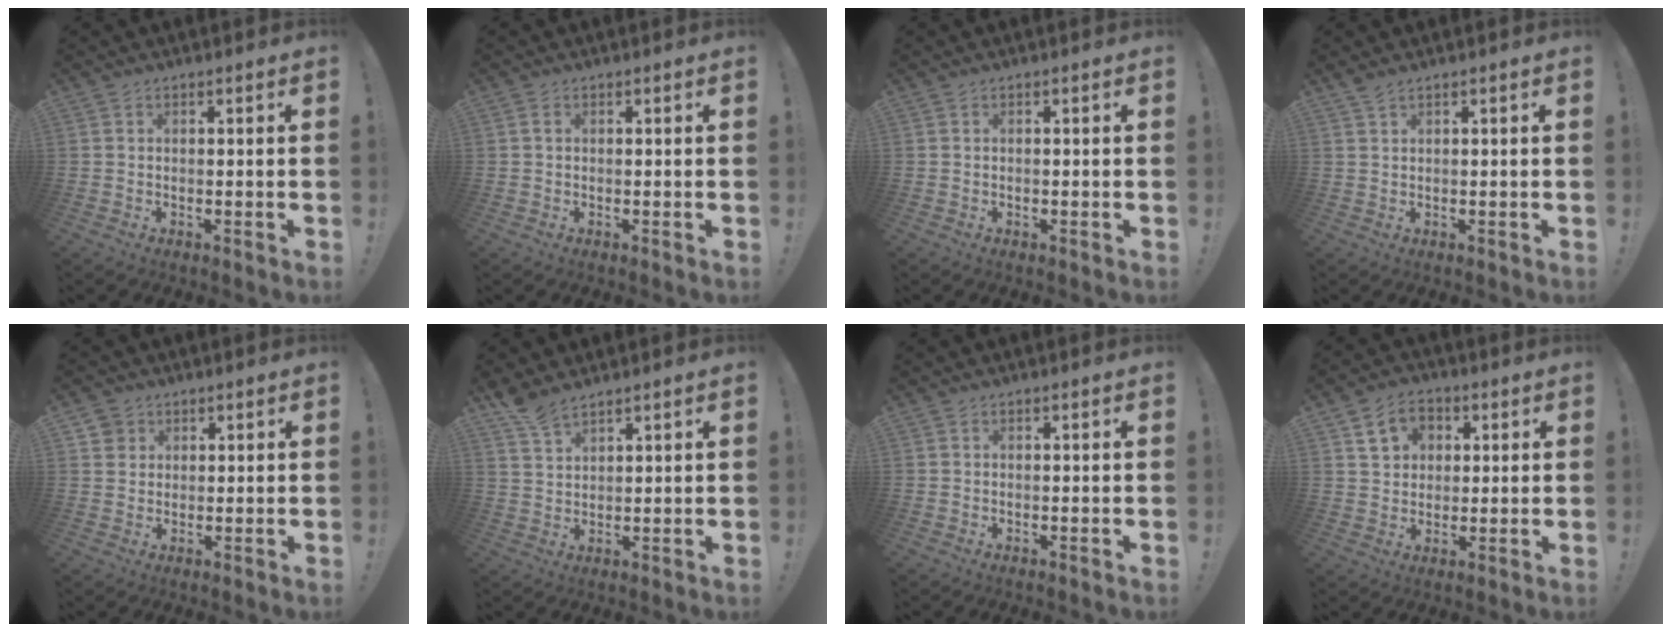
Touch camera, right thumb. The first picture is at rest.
{"total": 0.9, "force": [0.1, 0.6, 0.6], "torque": [-0.016, 0.004, 0.003]}
{"total": 0.0}
{"total": 1.7, "force": [1.4, 0.3, 0.9], "torque": [-0.019, -0.003, 0.027]}
{"total": 3.6, "force": [1.9, 3.0, 0.3], "torque": [-0.004, -0.007, 0.035]}
{"total": 5.5, "force": [4.8, 1.4, 2.3], "torque": [-0.039, -0.029, 0.089]}
{"total": 0.0}
{"total": 8.5, "force": [3.6, 6.9, 3.4], "torque": [-0.046, -0.010, 0.072]}